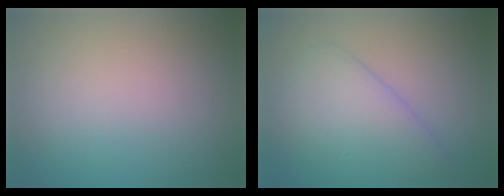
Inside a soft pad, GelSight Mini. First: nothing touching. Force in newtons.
{"total": 4.3, "press": 4.3, "slide": 0.3}